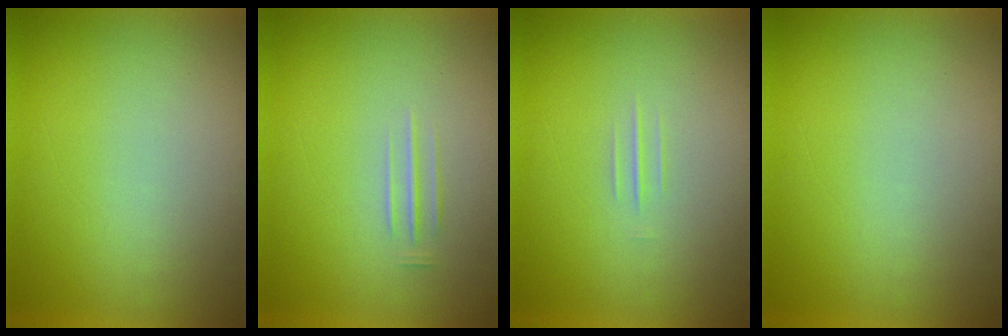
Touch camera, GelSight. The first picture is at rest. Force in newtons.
{"total": 1.6}
{"total": 1.3}
{"total": 0.0}